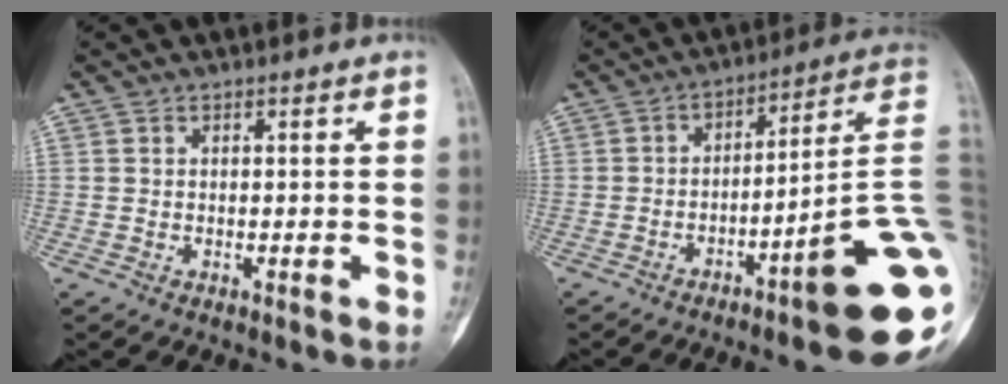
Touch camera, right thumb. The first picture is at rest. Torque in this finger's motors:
{"motor_torque": [3.81, 1.21, 1.46, -1.31, 0.54]}